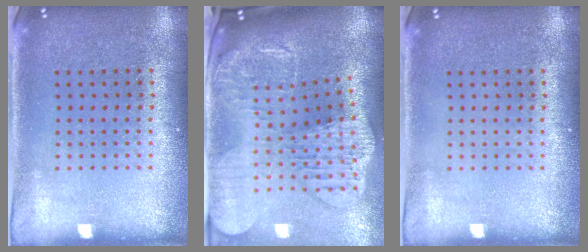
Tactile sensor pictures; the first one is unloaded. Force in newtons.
{"total": 3.7, "press": 3.0, "slide": 2.3}
{"total": 0.0}